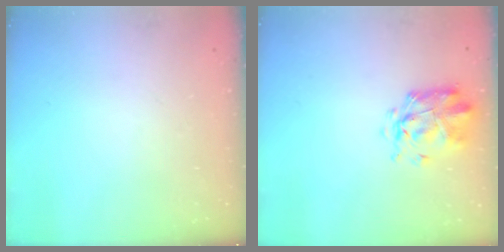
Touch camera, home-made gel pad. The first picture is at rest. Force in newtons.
{"total": 3.0, "press": 2.8, "slide": 1.0}